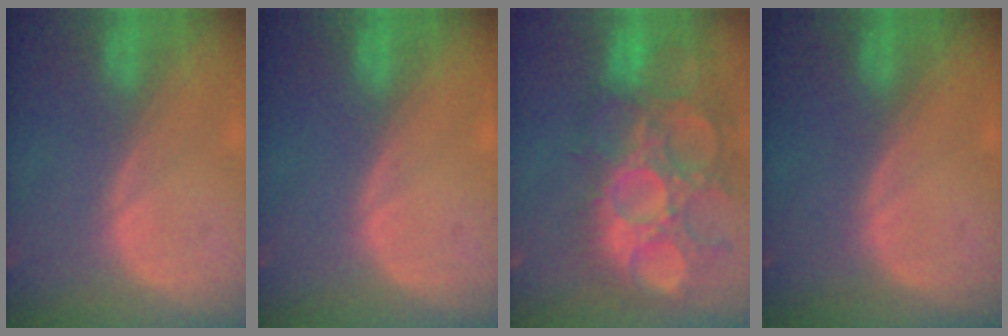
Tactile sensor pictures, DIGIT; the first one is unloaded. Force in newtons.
{"total": 0.0}
{"total": 14.7, "press": 12.7, "slide": 7.6}
{"total": 0.0}